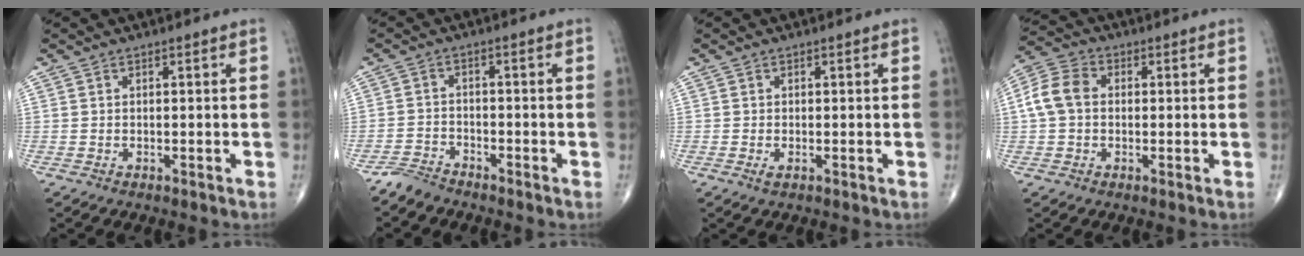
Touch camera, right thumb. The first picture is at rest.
{"total": 3.1, "force": [-3.0, 0.7, 0.1], "torque": [0.000, 0.001, -0.065]}
{"total": 0.8, "force": [-0.2, 0.3, 0.7], "torque": [-0.016, -0.001, -0.006]}
{"total": 7.3, "force": [0.4, 5.5, 4.8], "torque": [-0.095, 0.024, -0.002]}